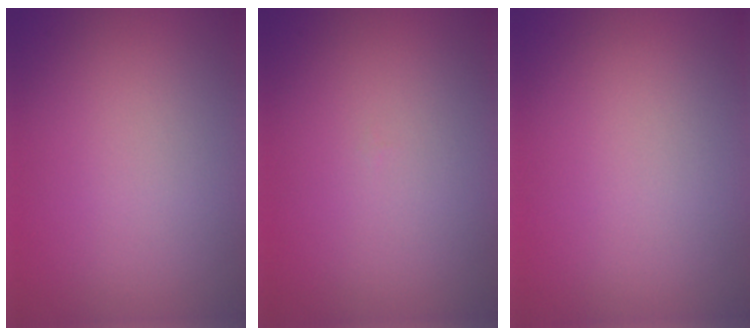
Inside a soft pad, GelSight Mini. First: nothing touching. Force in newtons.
{"total": 0.0}
{"total": 0.0}